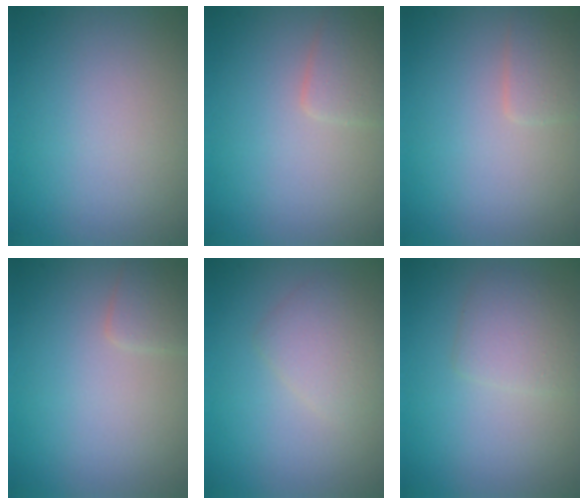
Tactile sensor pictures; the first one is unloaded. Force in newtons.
{"total": 2.1, "press": 2.1, "slide": 0.1}
{"total": 1.6, "press": 1.5, "slide": 0.2}
{"total": 1.4, "press": 1.4, "slide": 0.0}
{"total": 2.4, "press": 2.4, "slide": 0.0}
{"total": 2.3, "press": 2.3, "slide": 0.0}